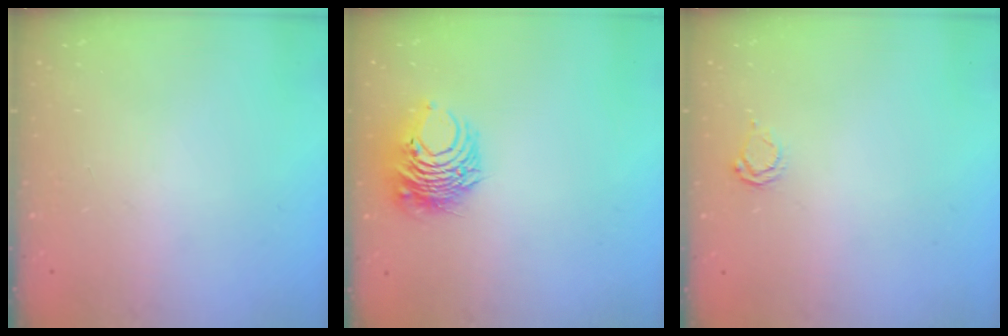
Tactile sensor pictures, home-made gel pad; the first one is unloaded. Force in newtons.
{"total": 8.8, "press": 8.8, "slide": 0.8}
{"total": 2.5, "press": 2.4, "slide": 0.3}